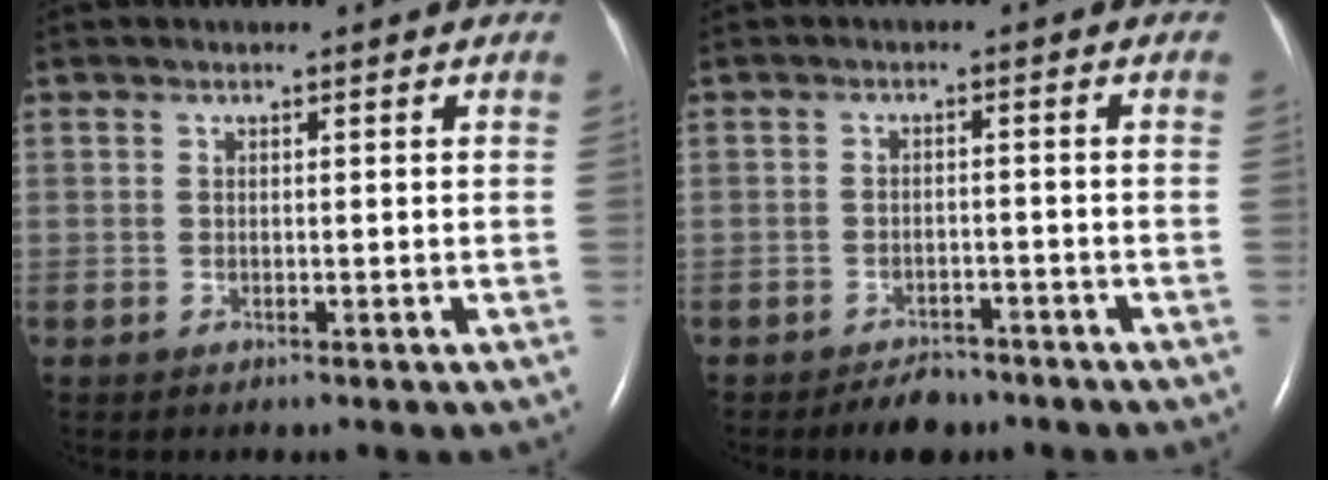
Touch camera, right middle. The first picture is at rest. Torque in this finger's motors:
{"motor_torque": [0.05, -0.04, 0.02, 0.00]}